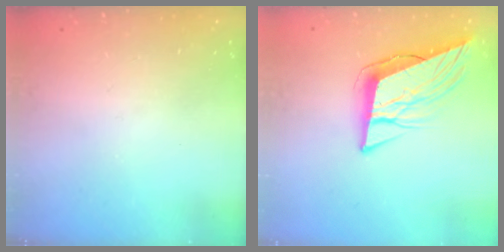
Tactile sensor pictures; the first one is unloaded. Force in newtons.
{"total": 11.1, "press": 10.3, "slide": 4.0}